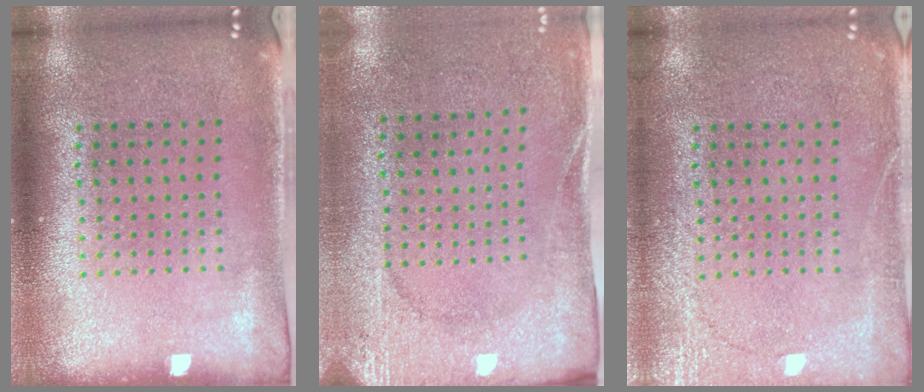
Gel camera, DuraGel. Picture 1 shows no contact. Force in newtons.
{"total": 2.7, "press": 2.3, "slide": 1.3}
{"total": 3.5, "press": 3.4, "slide": 0.5}